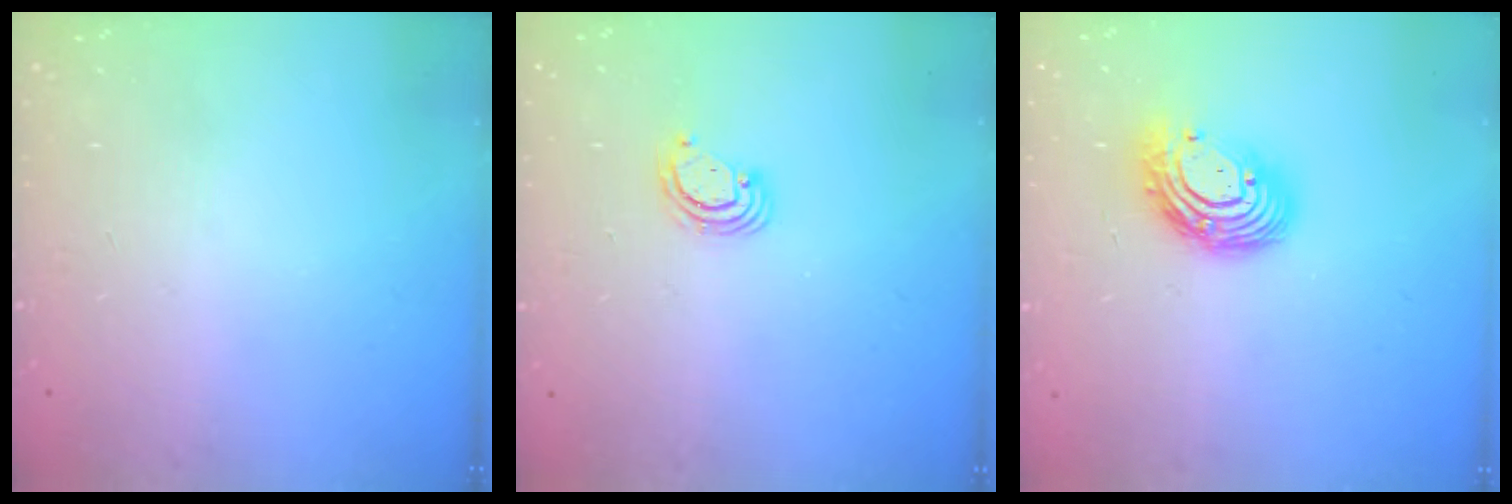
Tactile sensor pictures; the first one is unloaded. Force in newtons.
{"total": 2.4, "press": 2.4, "slide": 0.2}
{"total": 12.1, "press": 12.0, "slide": 1.1}